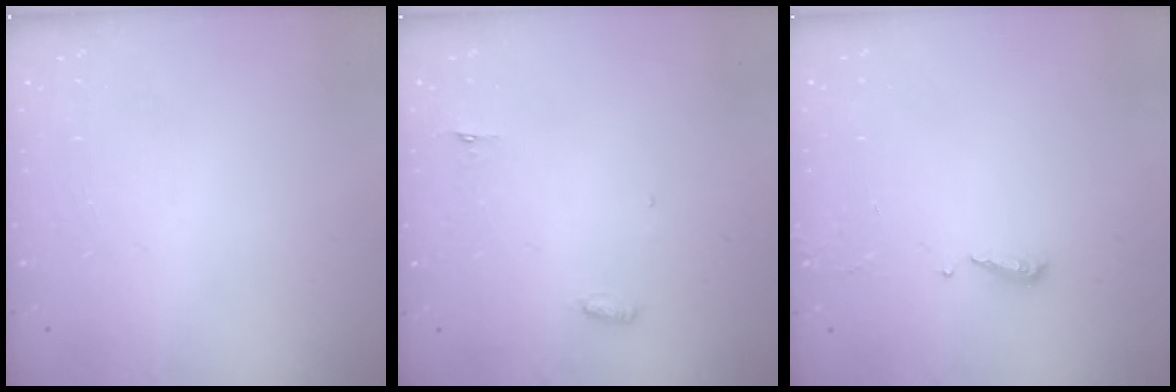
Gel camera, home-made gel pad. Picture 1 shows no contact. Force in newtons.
{"total": 3.0, "press": 2.8, "slide": 0.9}
{"total": 4.9, "press": 4.8, "slide": 0.4}